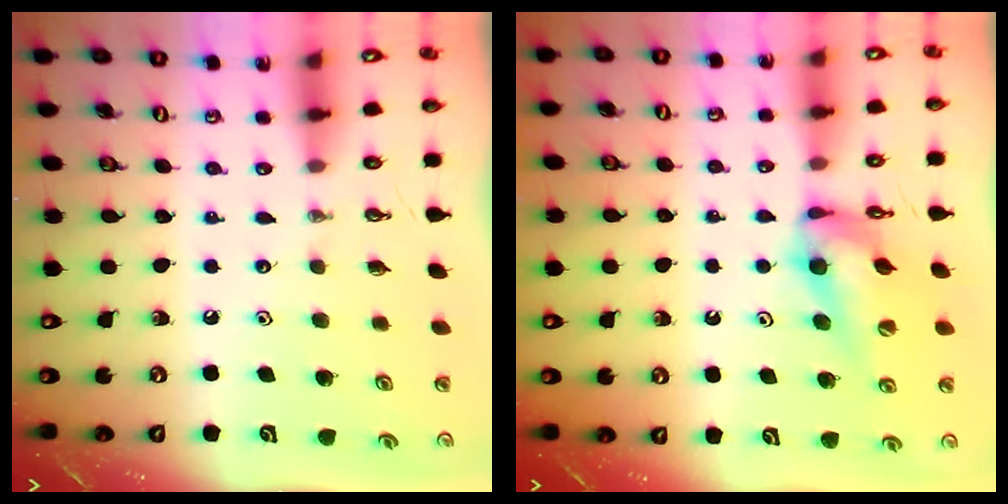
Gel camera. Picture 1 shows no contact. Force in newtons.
{"total": 10.3, "press": 10.2, "slide": 1.0}